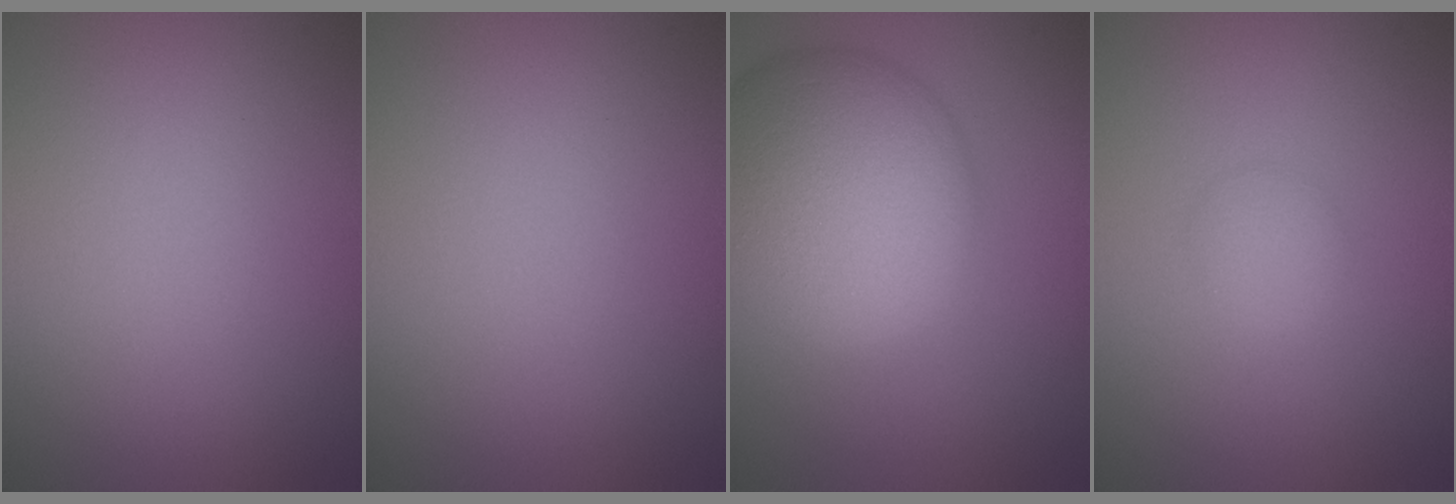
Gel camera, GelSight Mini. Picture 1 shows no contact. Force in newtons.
{"total": 0.0}
{"total": 12.8, "press": 12.7, "slide": 0.7}
{"total": 1.4, "press": 1.4, "slide": 0.0}